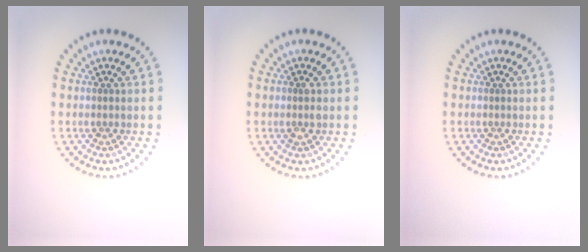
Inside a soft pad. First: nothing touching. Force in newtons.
{"total": 1.1, "press": 1.0, "slide": 0.2}
{"total": 0.0}